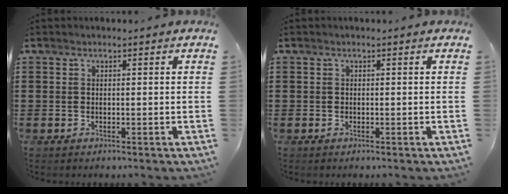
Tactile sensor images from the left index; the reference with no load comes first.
{"total": 0.0}